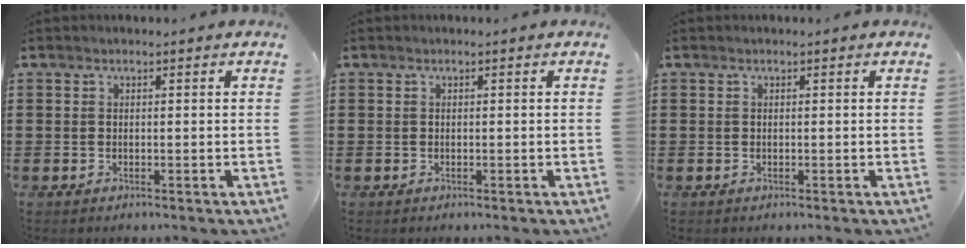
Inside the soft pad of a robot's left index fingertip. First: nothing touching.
{"total": 0.0}
{"total": 0.0}